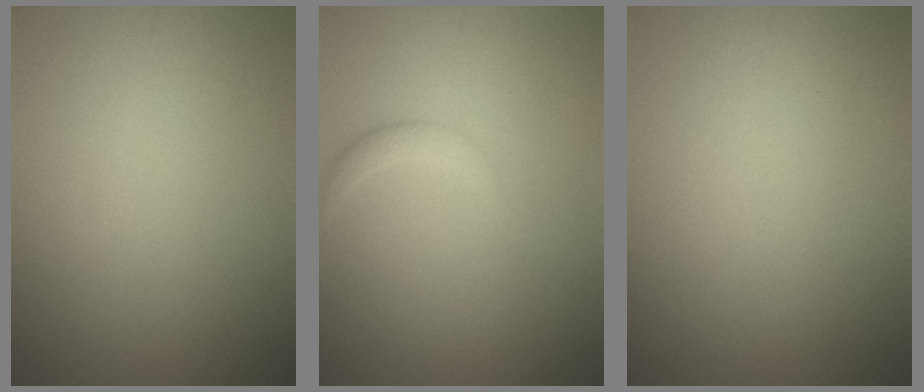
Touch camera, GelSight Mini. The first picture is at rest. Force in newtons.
{"total": 1.1, "press": 1.1, "slide": 0.1}
{"total": 0.0}